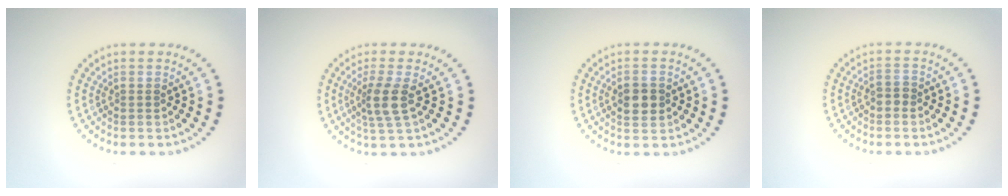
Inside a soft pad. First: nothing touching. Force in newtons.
{"total": 2.7, "press": 2.2, "slide": 1.6}
{"total": 3.0, "press": 3.0, "slide": 0.1}
{"total": 1.2, "press": 1.1, "slide": 0.5}